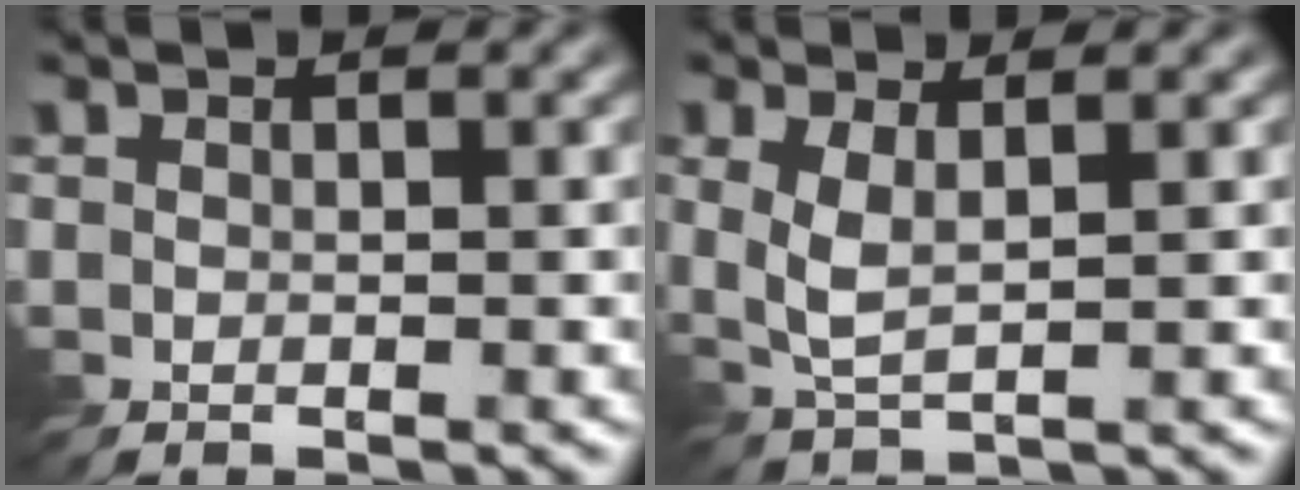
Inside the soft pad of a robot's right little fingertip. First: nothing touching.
{"total": 2.5, "force": [0.2, 0.8, 2.3], "torque": [-0.054, -0.009, 0.005]}